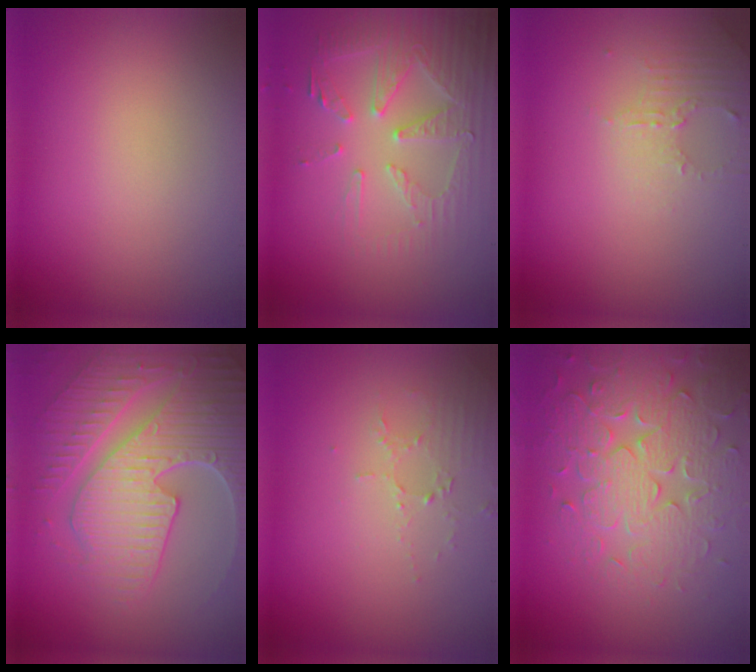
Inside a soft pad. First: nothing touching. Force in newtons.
{"total": 4.2, "press": 4.1, "slide": 1.0}
{"total": 2.2, "press": 2.1, "slide": 0.6}
{"total": 9.2, "press": 6.6, "slide": 6.4}
{"total": 1.9, "press": 1.8, "slide": 0.4}
{"total": 7.1, "press": 5.8, "slide": 4.1}